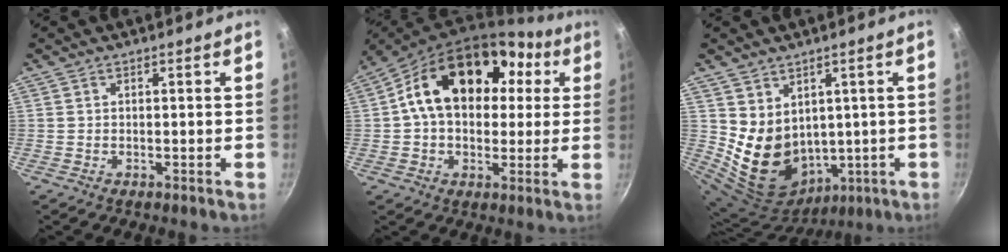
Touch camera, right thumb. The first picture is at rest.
{"total": 19.3, "force": [4.3, 13.6, 13.1], "torque": [-0.183, 0.033, 0.054]}
{"total": 12.4, "force": [2.1, 10.2, 6.8], "torque": [-0.090, -0.016, 0.073]}